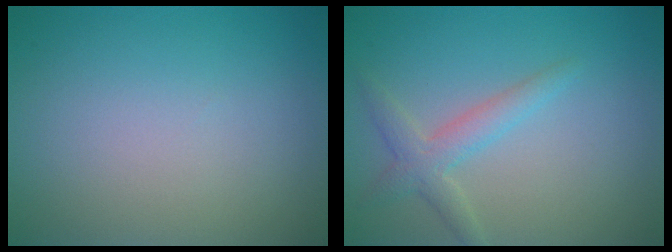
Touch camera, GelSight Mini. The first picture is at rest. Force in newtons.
{"total": 2.6, "press": 2.6, "slide": 0.1}